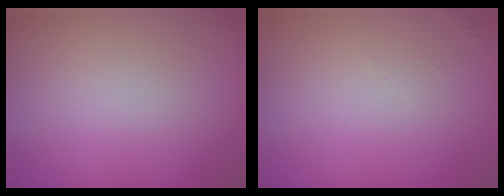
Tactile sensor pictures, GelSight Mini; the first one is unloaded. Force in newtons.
{"total": 0.7, "press": 0.6, "slide": 0.1}